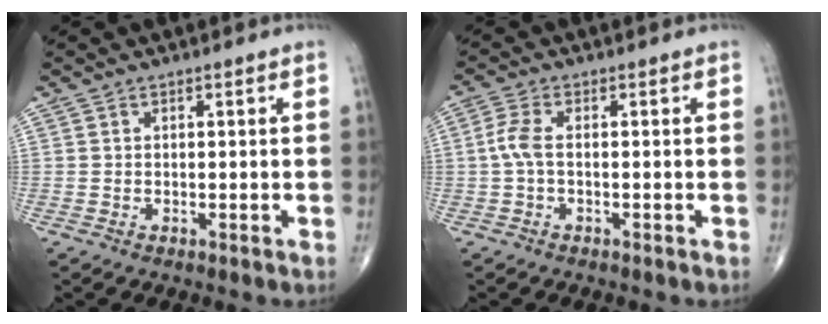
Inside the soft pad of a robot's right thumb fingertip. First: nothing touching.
{"total": 3.4, "force": [-0.3, 1.3, 3.2], "torque": [-0.083, 0.003, -0.014]}